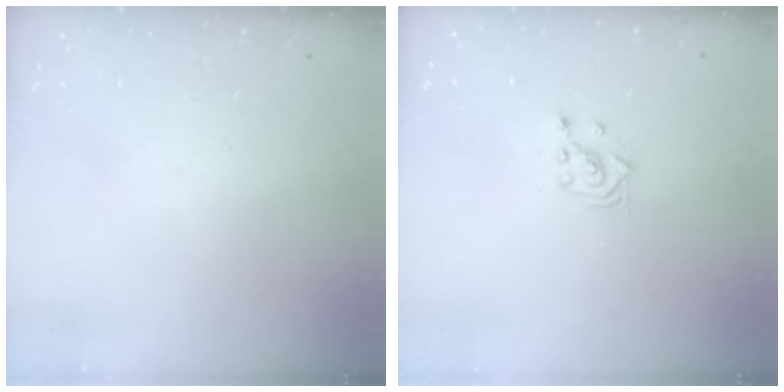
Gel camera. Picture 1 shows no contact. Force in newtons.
{"total": 2.3, "press": 2.3, "slide": 0.2}